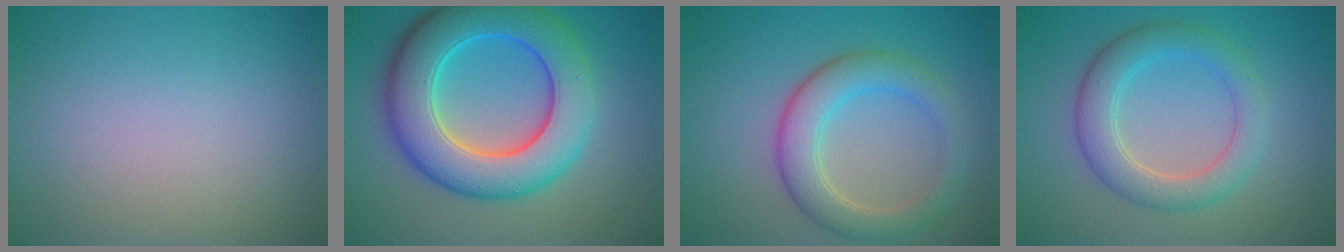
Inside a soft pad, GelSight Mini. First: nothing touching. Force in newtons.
{"total": 10.4, "press": 10.4, "slide": 0.2}
{"total": 4.9, "press": 4.9, "slide": 0.4}
{"total": 4.6, "press": 4.6, "slide": 0.3}